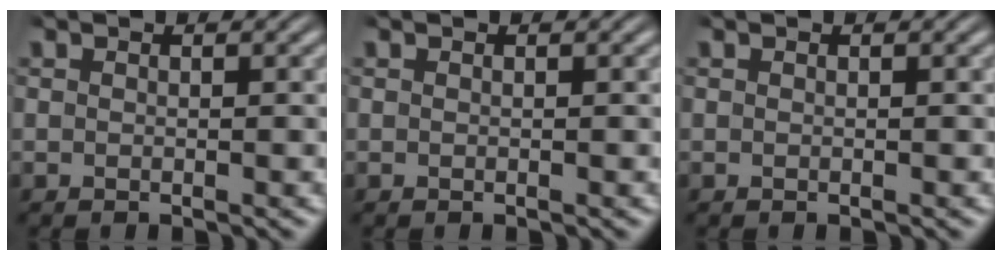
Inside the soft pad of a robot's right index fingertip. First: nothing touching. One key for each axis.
{"total": 0.0}
{"total": 0.0}